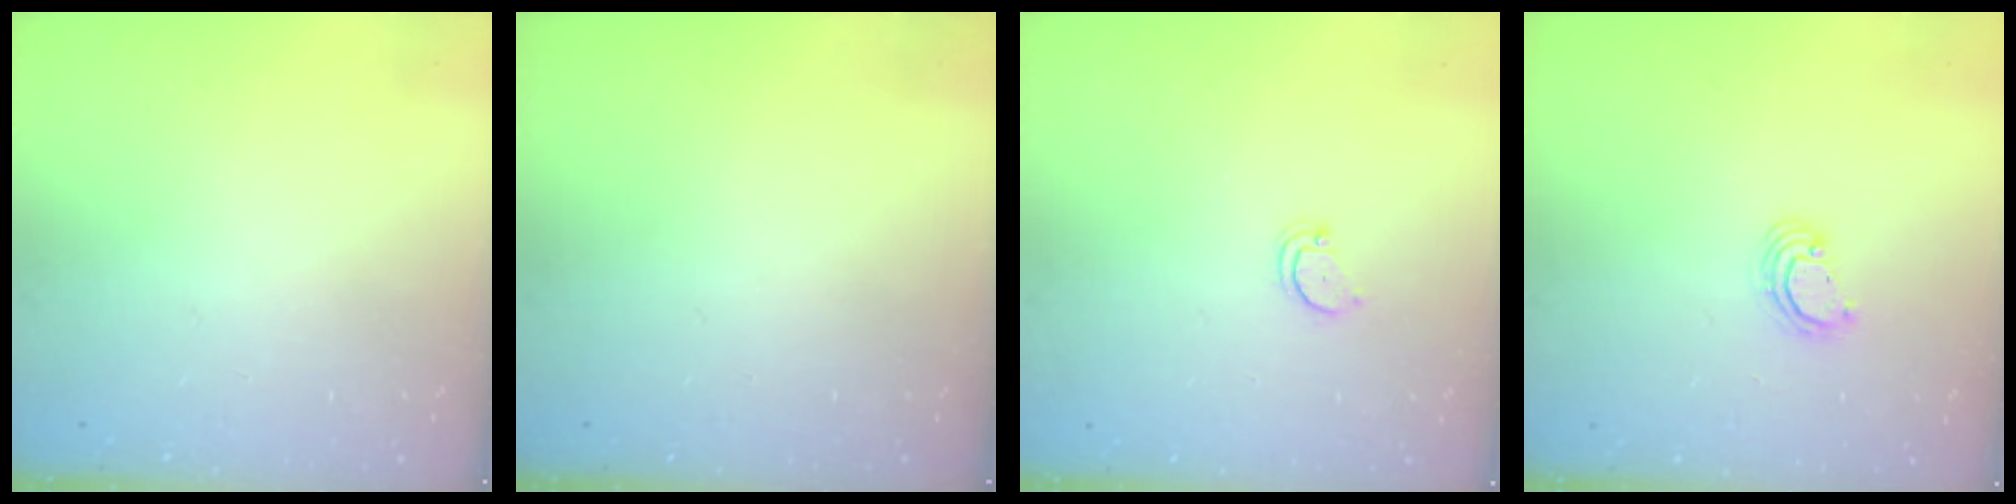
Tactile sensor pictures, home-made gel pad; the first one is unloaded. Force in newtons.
{"total": 0.0}
{"total": 3.2, "press": 3.2, "slide": 0.3}
{"total": 3.6, "press": 3.6, "slide": 0.4}